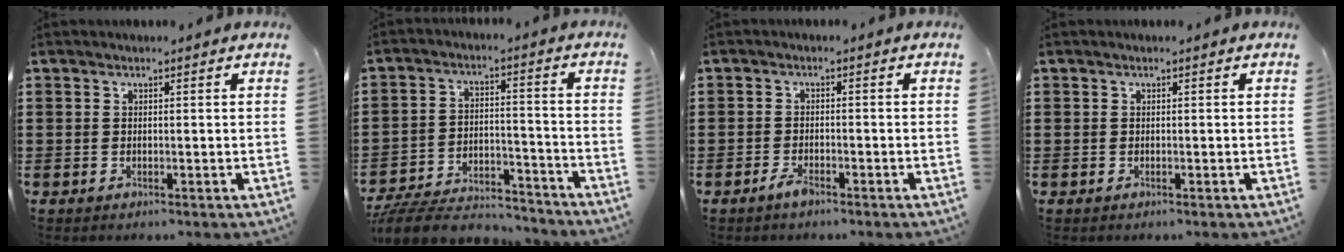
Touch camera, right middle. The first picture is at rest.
{"total": 7.4, "force": [-7.0, 1.4, 1.9], "torque": [-0.041, 0.013, -0.139]}
{"total": 2.0, "force": [-1.5, 0.6, 1.2], "torque": [-0.029, -0.002, -0.030]}
{"total": 0.0}